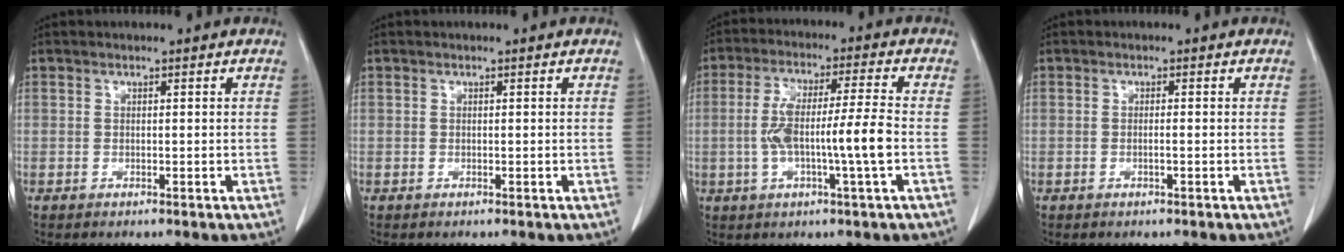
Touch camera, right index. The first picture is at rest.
{"total": 0.0}
{"total": 10.2, "force": [-1.8, 0.0, 10.0], "torque": [-0.191, 0.009, -0.035]}
{"total": 0.7, "force": [-0.3, 0.0, 0.7], "torque": [-0.014, 0.001, -0.004]}